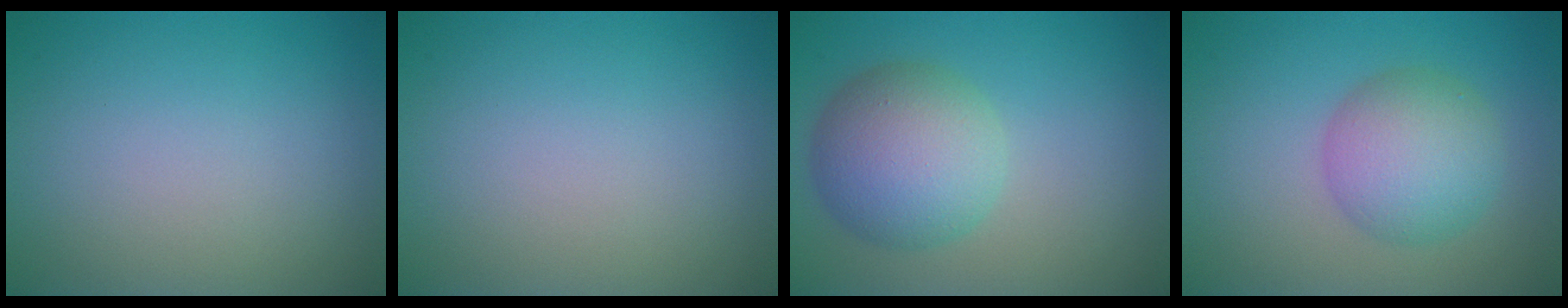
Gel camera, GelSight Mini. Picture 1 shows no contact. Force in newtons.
{"total": 0.0}
{"total": 6.5, "press": 6.5, "slide": 0.1}
{"total": 5.2, "press": 5.2, "slide": 0.3}